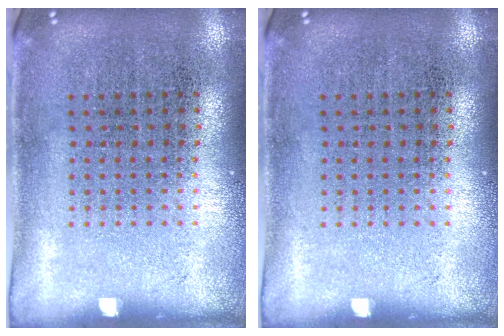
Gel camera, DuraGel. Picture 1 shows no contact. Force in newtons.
{"total": 0.0}